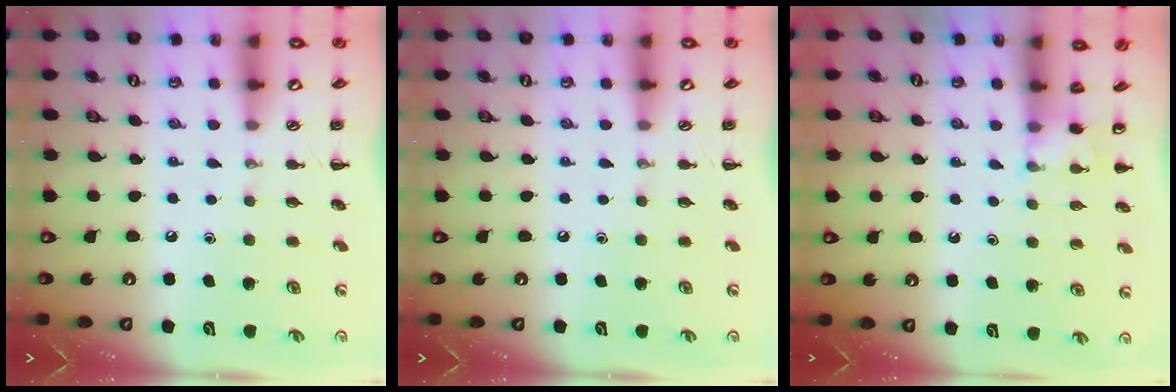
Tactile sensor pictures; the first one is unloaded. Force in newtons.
{"total": 0.0}
{"total": 3.1, "press": 3.0, "slide": 1.0}